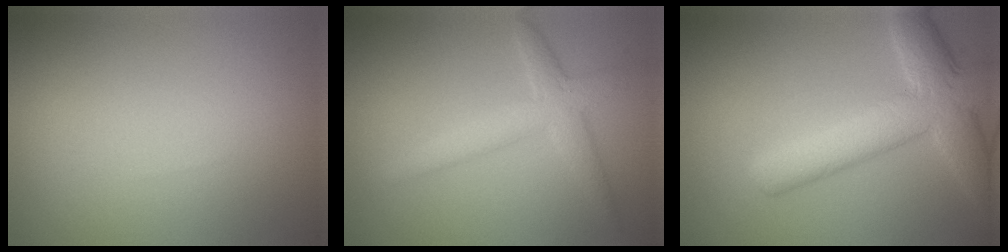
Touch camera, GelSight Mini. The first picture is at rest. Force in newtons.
{"total": 3.1, "press": 3.1, "slide": 0.1}
{"total": 7.0, "press": 7.0, "slide": 0.3}